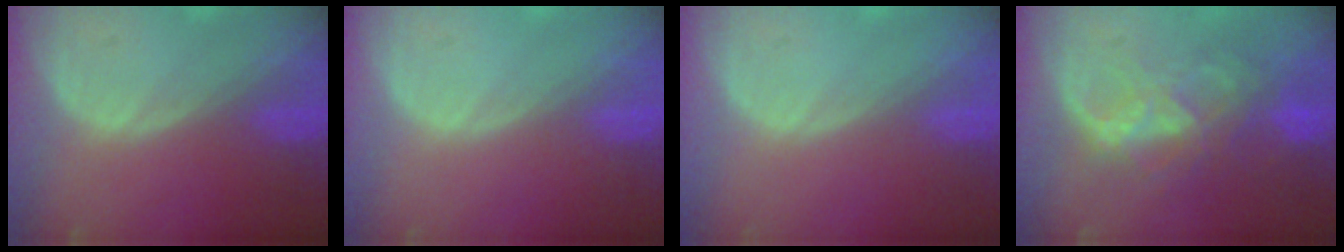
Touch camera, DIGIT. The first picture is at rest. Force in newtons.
{"total": 0.0}
{"total": 0.0}
{"total": 8.7, "press": 7.5, "slide": 4.3}